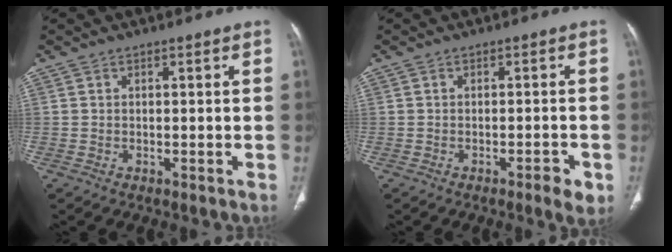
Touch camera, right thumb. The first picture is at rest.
{"total": 3.6, "force": [-1.8, 1.0, 2.9], "torque": [-0.034, 0.005, -0.021]}